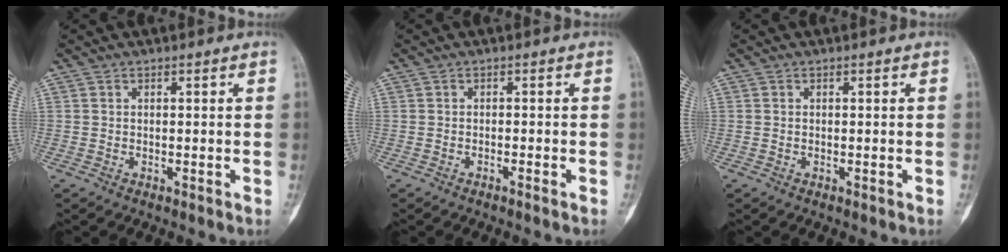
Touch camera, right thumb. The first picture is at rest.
{"total": 0.9, "force": [-0.6, 0.0, 0.6], "torque": [-0.015, 0.001, -0.008]}
{"total": 0.0}